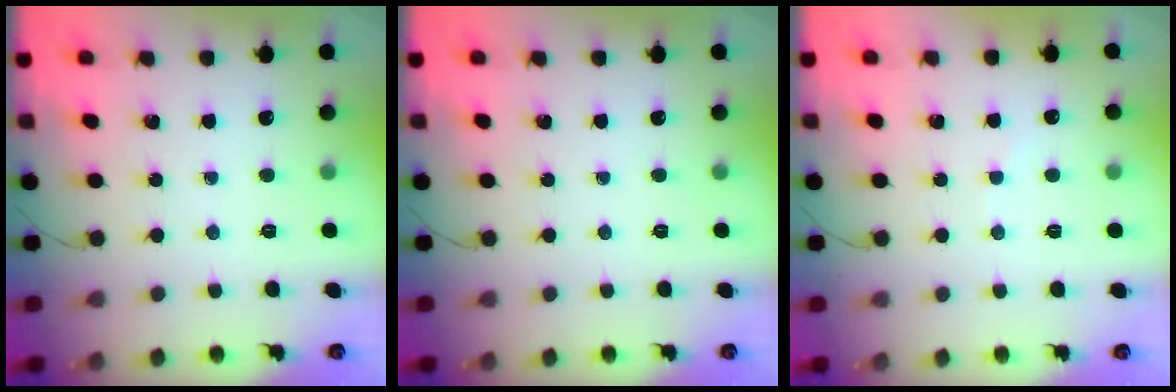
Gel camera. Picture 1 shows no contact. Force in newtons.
{"total": 0.0}
{"total": 2.7, "press": 2.7, "slide": 0.7}